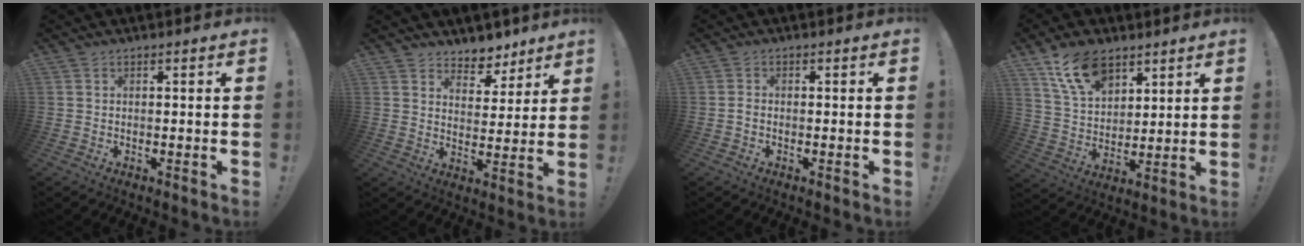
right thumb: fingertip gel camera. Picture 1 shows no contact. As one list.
[{"total": 6.3, "force": [4.8, 3.9, 0.9], "torque": [-0.007, -0.048, 0.091]}, {"total": 1.0, "force": [-0.6, 0.5, 0.7], "torque": [-0.022, 0.005, -0.009]}, {"total": 13.3, "force": [8.7, 7.4, 6.8], "torque": [-0.126, -0.036, 0.167]}]